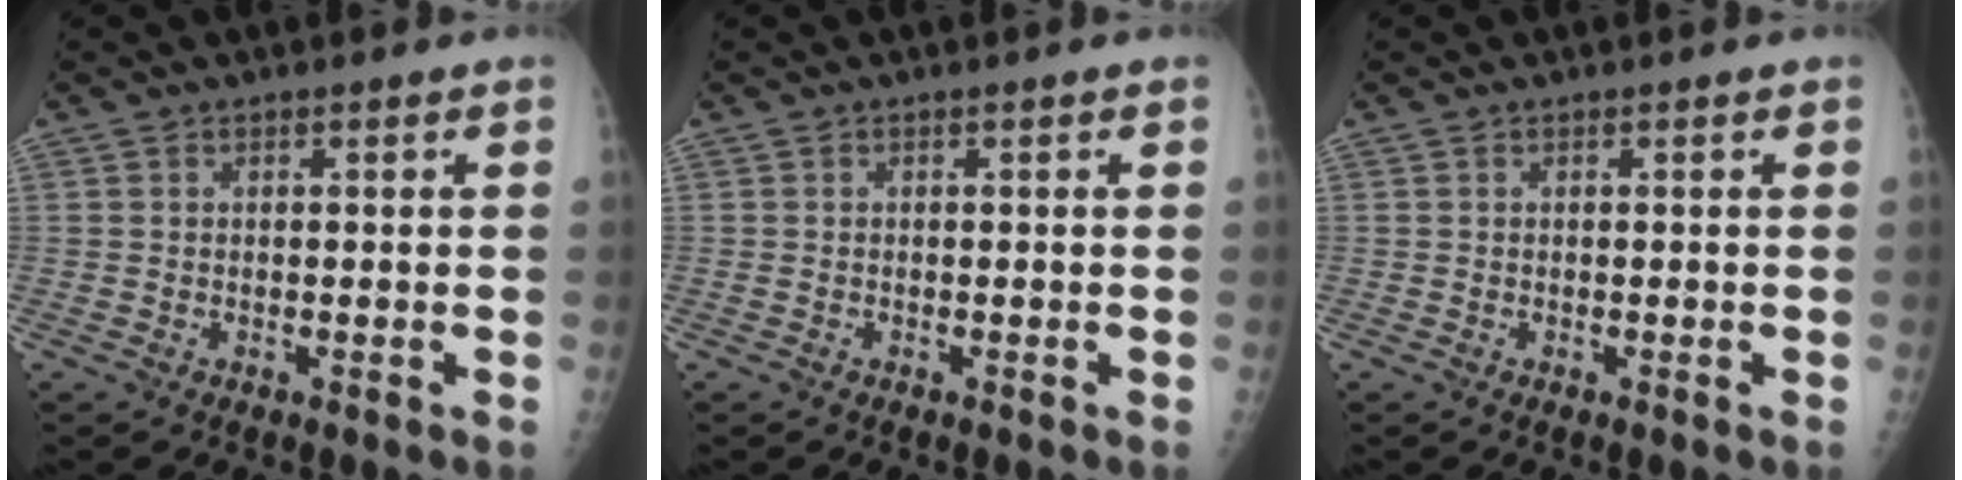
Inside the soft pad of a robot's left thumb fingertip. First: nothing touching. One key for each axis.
{"total": 0.0}
{"total": 0.0}